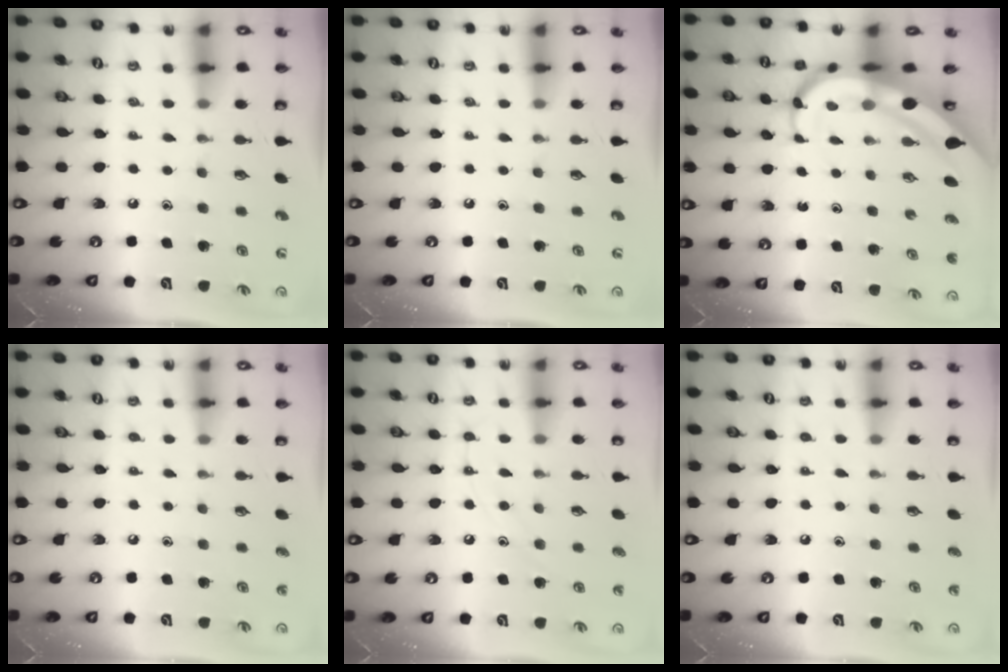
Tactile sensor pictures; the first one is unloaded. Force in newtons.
{"total": 0.0}
{"total": 9.6, "press": 9.6, "slide": 1.2}
{"total": 4.6, "press": 4.5, "slide": 0.4}
{"total": 9.3, "press": 9.3, "slide": 0.7}
{"total": 7.2, "press": 7.2, "slide": 0.8}